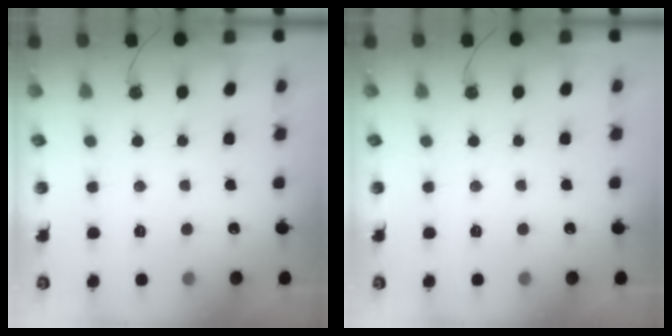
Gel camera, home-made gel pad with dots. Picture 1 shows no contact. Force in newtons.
{"total": 0.0}